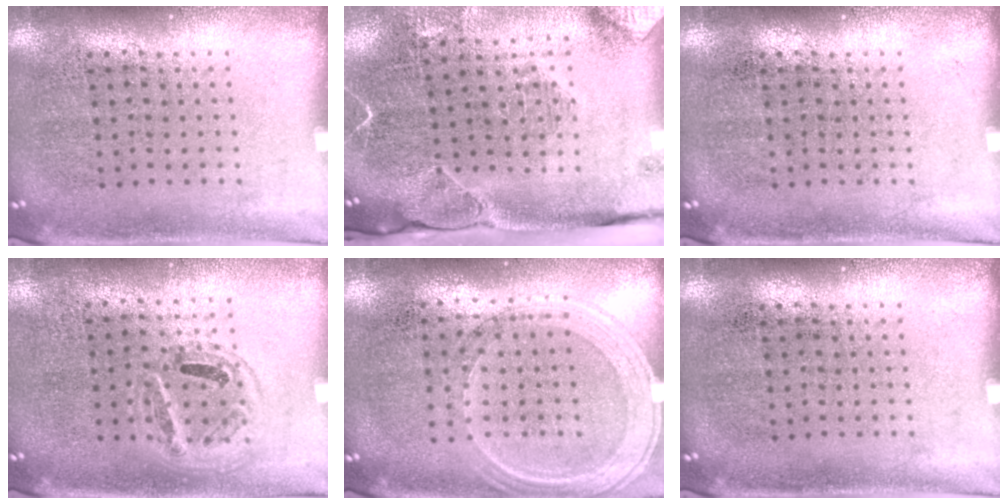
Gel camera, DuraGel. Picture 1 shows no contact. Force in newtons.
{"total": 2.3, "press": 2.1, "slide": 1.1}
{"total": 0.0}
{"total": 0.9, "press": 0.8, "slide": 0.2}
{"total": 1.2, "press": 1.1, "slide": 0.3}
{"total": 0.0}